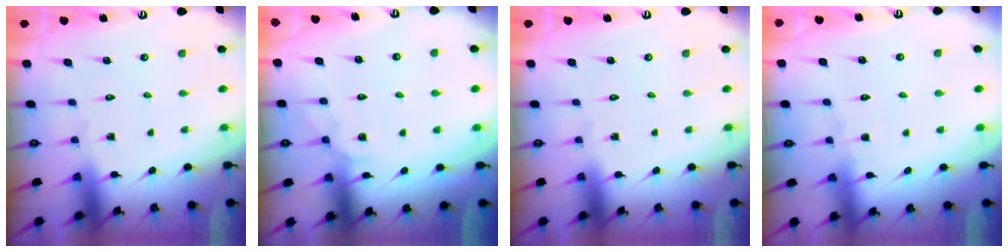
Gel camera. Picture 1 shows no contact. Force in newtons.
{"total": 4.0, "press": 4.0, "slide": 0.4}
{"total": 0.0}
{"total": 3.4, "press": 3.3, "slide": 0.4}